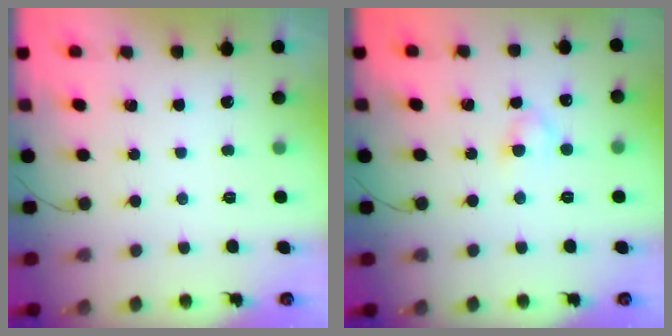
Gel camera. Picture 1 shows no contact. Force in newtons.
{"total": 2.7, "press": 2.4, "slide": 1.2}